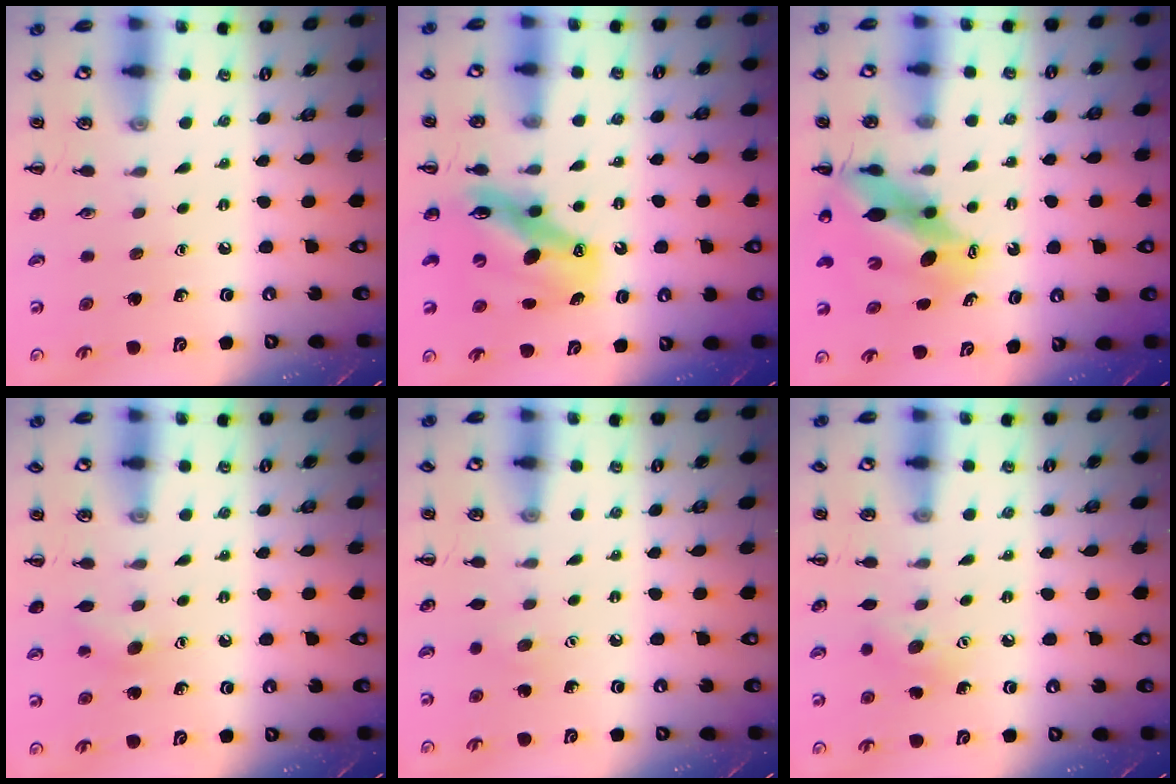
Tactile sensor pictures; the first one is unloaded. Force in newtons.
{"total": 10.7, "press": 10.3, "slide": 2.8}
{"total": 9.9, "press": 9.6, "slide": 2.4}
{"total": 6.0, "press": 5.8, "slide": 1.6}
{"total": 3.4, "press": 3.3, "slide": 0.8}
{"total": 6.9, "press": 6.7, "slide": 1.5}